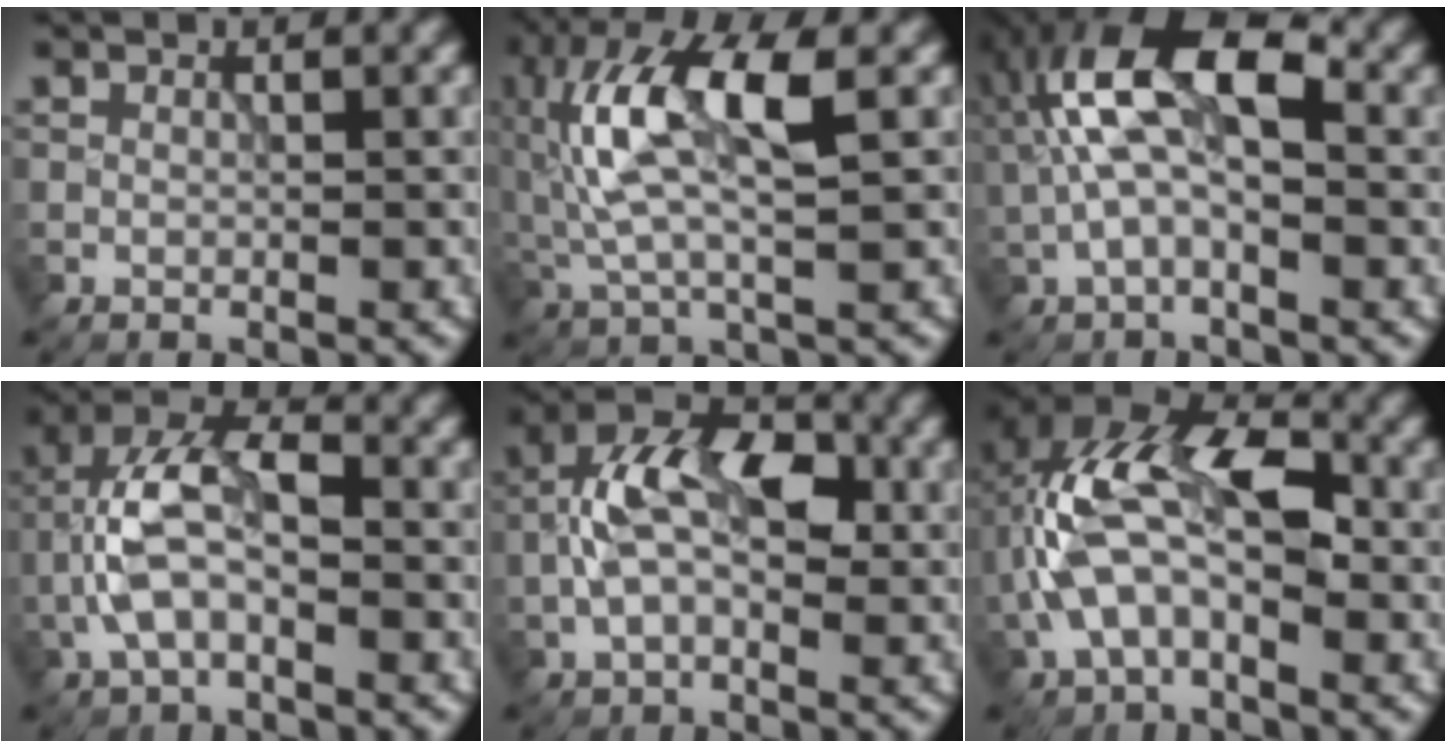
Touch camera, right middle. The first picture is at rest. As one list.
[{"total": 9.2, "force": [1.8, 3.0, 8.5], "torque": [-0.184, 0.013, 0.030]}, {"total": 7.9, "force": [0.7, 3.5, 7.1], "torque": [-0.139, 0.023, 0.000]}, {"total": 6.2, "force": [-1.2, 3.0, 5.3], "torque": [-0.119, 0.018, -0.029]}, {"total": 7.9, "force": [0.1, 4.5, 6.5], "torque": [-0.124, 0.017, -0.009]}, {"total": 9.2, "force": [-0.4, 5.1, 7.6], "torque": [-0.157, 0.022, -0.018]}]